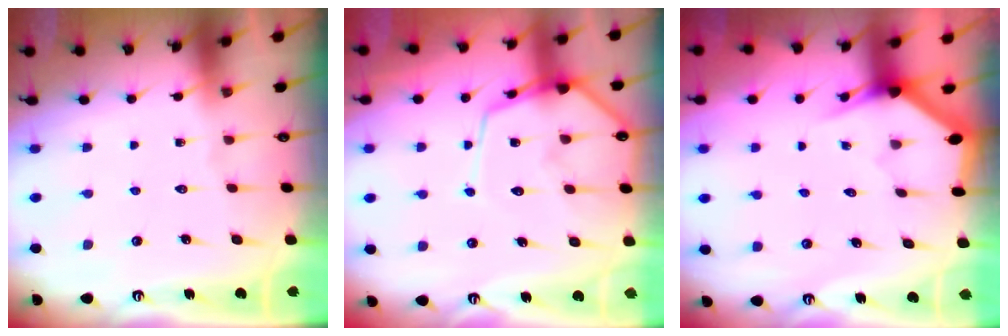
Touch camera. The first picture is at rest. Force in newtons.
{"total": 11.6, "press": 11.5, "slide": 1.4}
{"total": 3.1, "press": 3.1, "slide": 0.2}